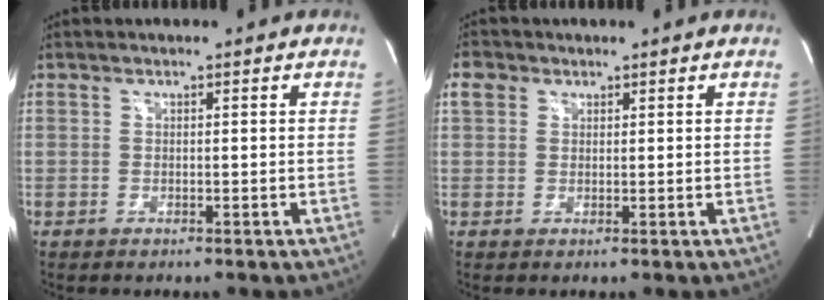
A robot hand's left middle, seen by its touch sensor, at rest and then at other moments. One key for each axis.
{"total": 2.7, "fx": 1.4, "fy": 2.1, "fz": 0.8, "tx": -0.019, "ty": 0.013, "tz": 0.024}